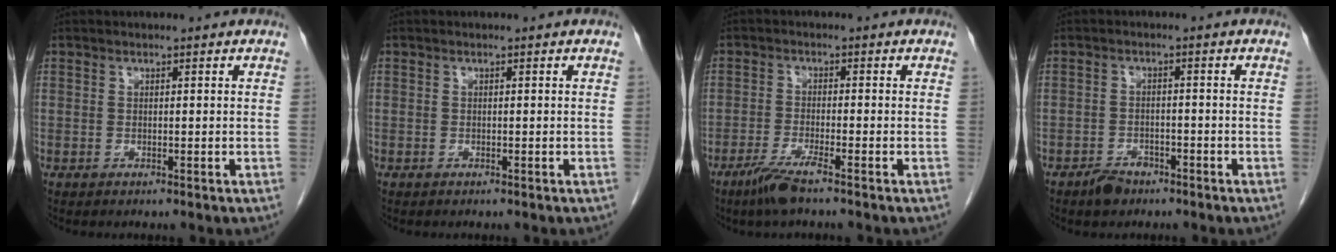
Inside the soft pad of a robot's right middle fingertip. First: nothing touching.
{"total": 0.0}
{"total": 4.4, "force": [-3.1, -0.1, 3.1], "torque": [-0.066, -0.010, -0.064]}
{"total": 3.1, "force": [-2.4, 1.6, 1.1], "torque": [-0.022, 0.003, -0.036]}